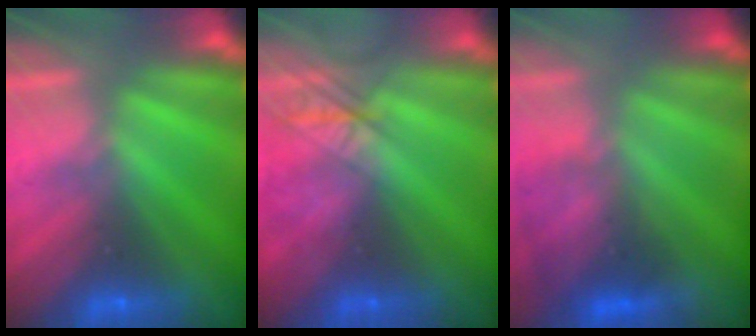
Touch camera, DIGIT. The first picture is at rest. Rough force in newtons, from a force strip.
{"total": 2.5}
{"total": 5.1}